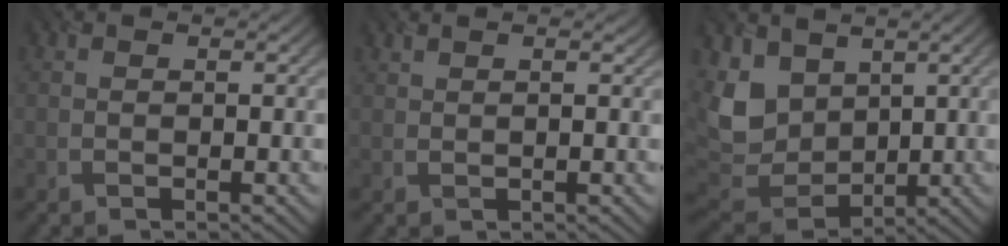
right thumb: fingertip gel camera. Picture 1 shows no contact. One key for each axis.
{"total": 1.0, "fx": 0.7, "fy": 0.1, "fz": 0.6, "tx": -0.018, "ty": 0.001, "tz": 0.015}
{"total": 9.8, "fx": 3.5, "fy": 7.2, "fz": 5.6, "tx": -0.170, "ty": -0.012, "tz": 0.073}